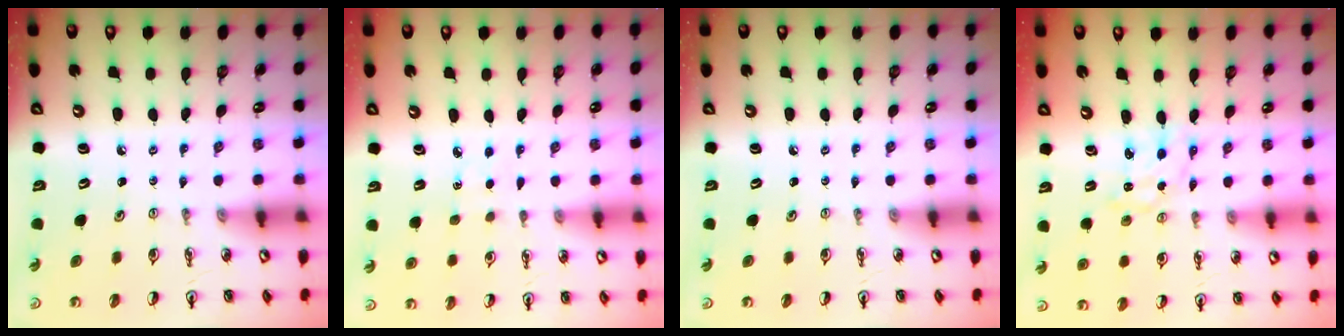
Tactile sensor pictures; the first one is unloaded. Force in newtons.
{"total": 1.5, "press": 1.5, "slide": 0.2}
{"total": 0.0}
{"total": 1.7, "press": 1.7, "slide": 0.1}